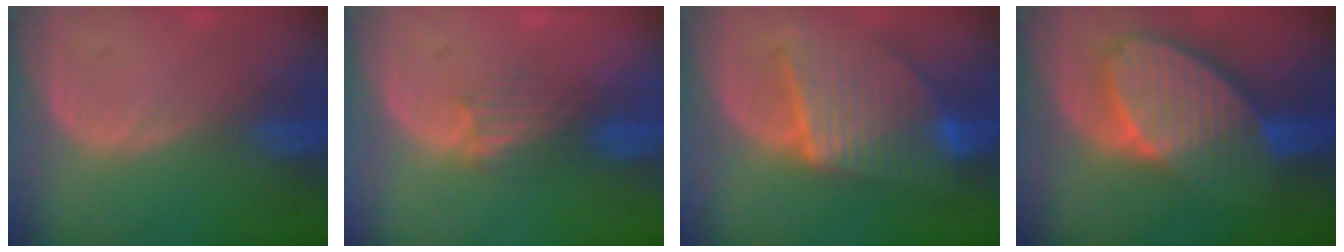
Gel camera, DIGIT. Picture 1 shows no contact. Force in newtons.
{"total": 3.3, "press": 3.2, "slide": 0.6}
{"total": 9.7, "press": 9.7, "slide": 0.9}
{"total": 10.4, "press": 9.1, "slide": 5.1}